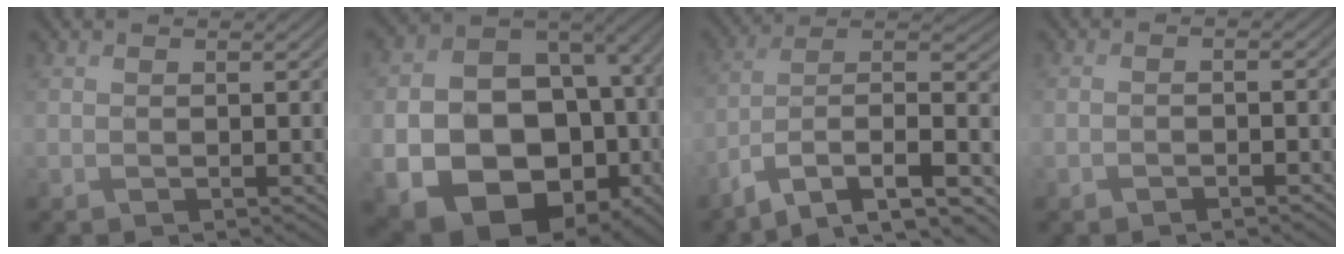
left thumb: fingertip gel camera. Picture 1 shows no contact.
{"total": 20.5, "force": [-4.2, 16.6, 11.4], "torque": [-0.212, -0.081, -0.020]}
{"total": 13.1, "force": [-6.4, 6.4, 9.4], "torque": [-0.195, -0.017, -0.118]}
{"total": 1.2, "force": [-0.8, 0.0, 0.9], "torque": [-0.017, 0.003, -0.014]}